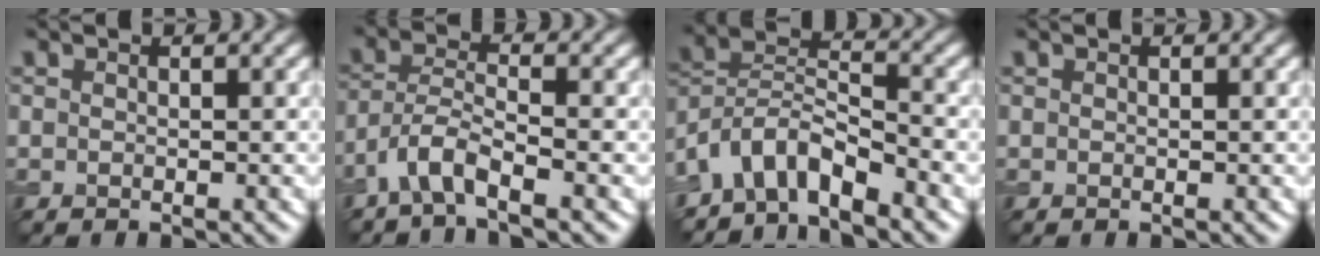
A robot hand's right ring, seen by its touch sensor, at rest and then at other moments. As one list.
[{"total": 3.8, "force": [-2.5, 0.8, 2.7], "torque": [-0.054, 0.006, -0.059]}, {"total": 5.8, "force": [-4.6, 2.2, 2.9], "torque": [-0.047, 0.001, -0.098]}, {"total": 0.0}]